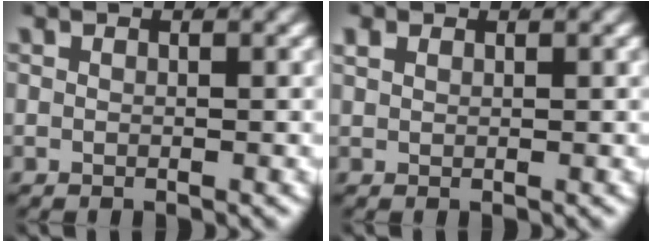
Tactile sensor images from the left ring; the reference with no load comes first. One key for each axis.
{"total": 0.7, "fx": 0.6, "fy": 0.1, "fz": 0.3, "tx": -0.007, "ty": -0.003, "tz": 0.022}